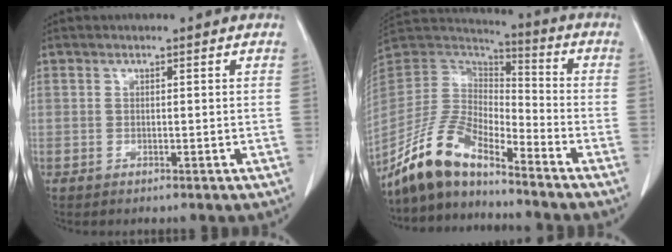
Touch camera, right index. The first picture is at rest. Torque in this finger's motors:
{"motor_torque": [0.56, -0.62, 0.43, 0.08]}